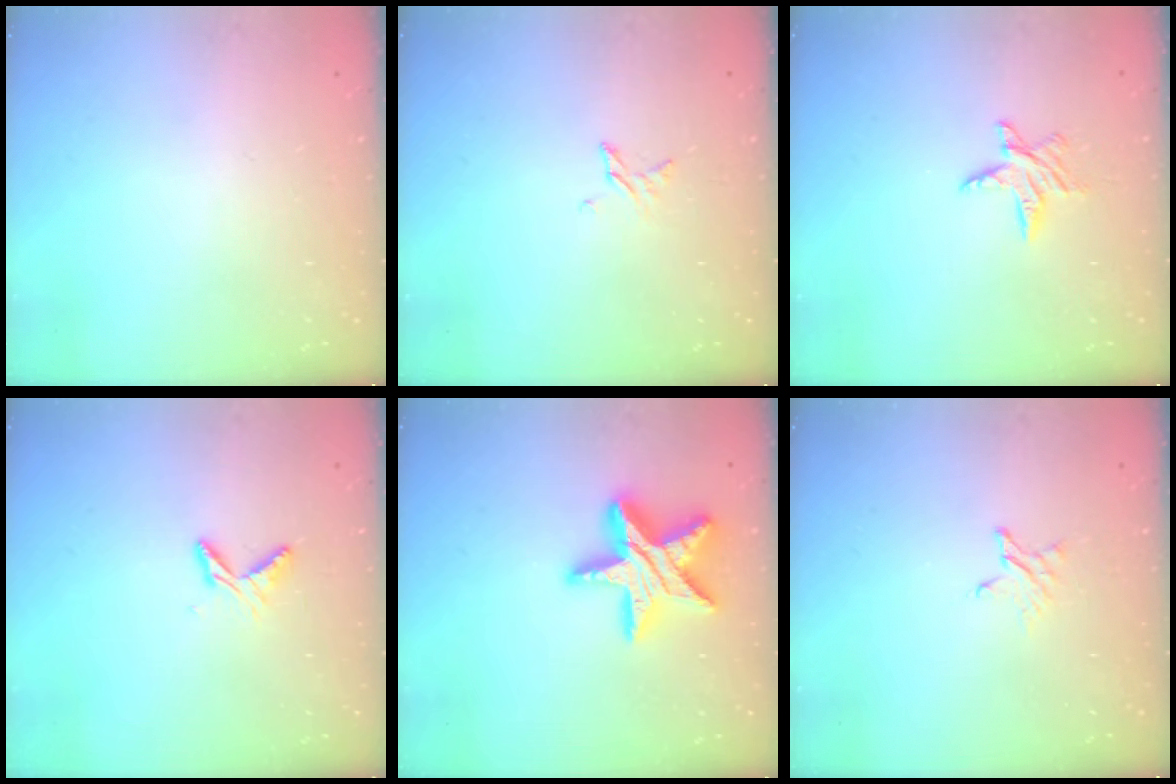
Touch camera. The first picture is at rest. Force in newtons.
{"total": 3.1, "press": 3.1, "slide": 0.2}
{"total": 6.1, "press": 6.1, "slide": 0.6}
{"total": 6.1, "press": 6.1, "slide": 0.6}
{"total": 19.2, "press": 19.1, "slide": 1.6}
{"total": 2.4, "press": 2.4, "slide": 0.2}